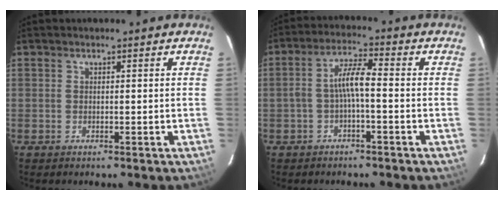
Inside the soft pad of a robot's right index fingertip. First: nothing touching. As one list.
[{"total": 5.1, "force": [-1.4, 0.9, 4.9], "torque": [-0.103, 0.015, -0.025]}]